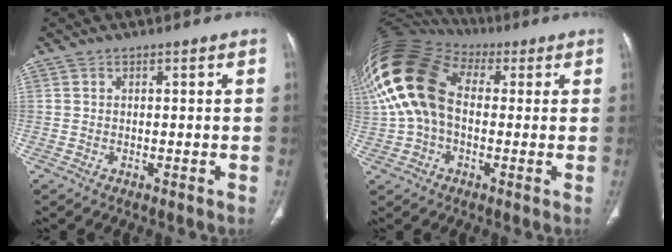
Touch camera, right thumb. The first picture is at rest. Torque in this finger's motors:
{"motor_torque": [-0.77, 2.91, 2.54, -0.01, 0.78]}